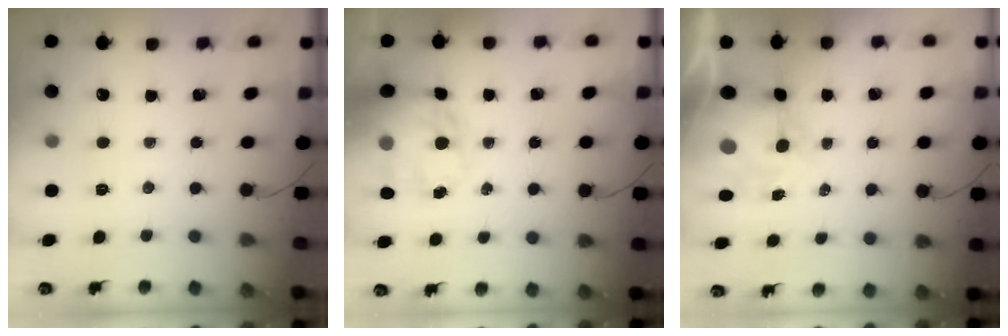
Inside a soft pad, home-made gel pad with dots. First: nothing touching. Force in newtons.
{"total": 15.5, "press": 15.1, "slide": 3.7}
{"total": 8.7, "press": 8.5, "slide": 2.0}